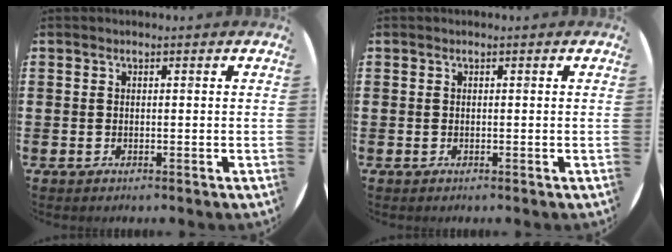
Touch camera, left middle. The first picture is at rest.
{"total": 0.0}